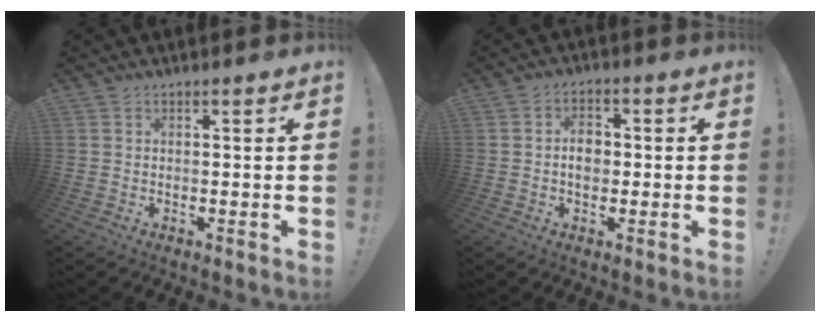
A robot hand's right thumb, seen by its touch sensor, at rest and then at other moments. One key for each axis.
{"total": 5.6, "fx": -0.4, "fy": 4.1, "fz": 3.7, "tx": -0.063, "ty": 0.004, "tz": -0.011}